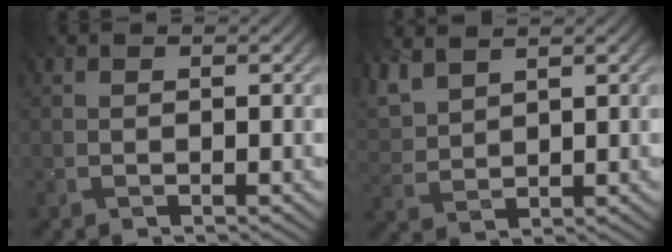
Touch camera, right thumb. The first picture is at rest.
{"total": 5.1, "force": [3.7, 2.4, 2.6], "torque": [-0.084, 0.006, 0.075]}